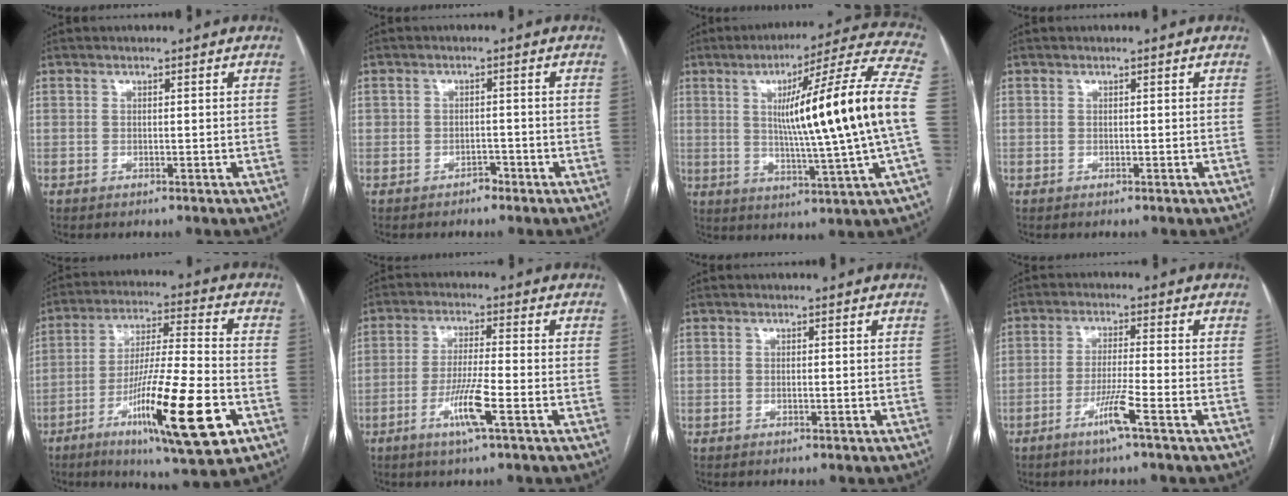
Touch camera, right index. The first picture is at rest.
{"total": 1.6, "force": [-1.1, 1.0, 0.5], "torque": [-0.009, 0.003, -0.018]}
{"total": 21.5, "force": [1.4, -1.6, 21.4], "torque": [-0.302, 0.004, 0.006]}
{"total": 0.0}
{"total": 18.8, "force": [-7.4, 1.1, 17.2], "torque": [-0.296, -0.026, -0.121]}
{"total": 6.8, "force": [-2.9, -0.3, 6.1], "torque": [-0.120, -0.012, -0.056]}
{"total": 0.0}
{"total": 5.3, "force": [-2.8, -0.9, 4.4], "torque": [-0.084, -0.011, -0.058]}